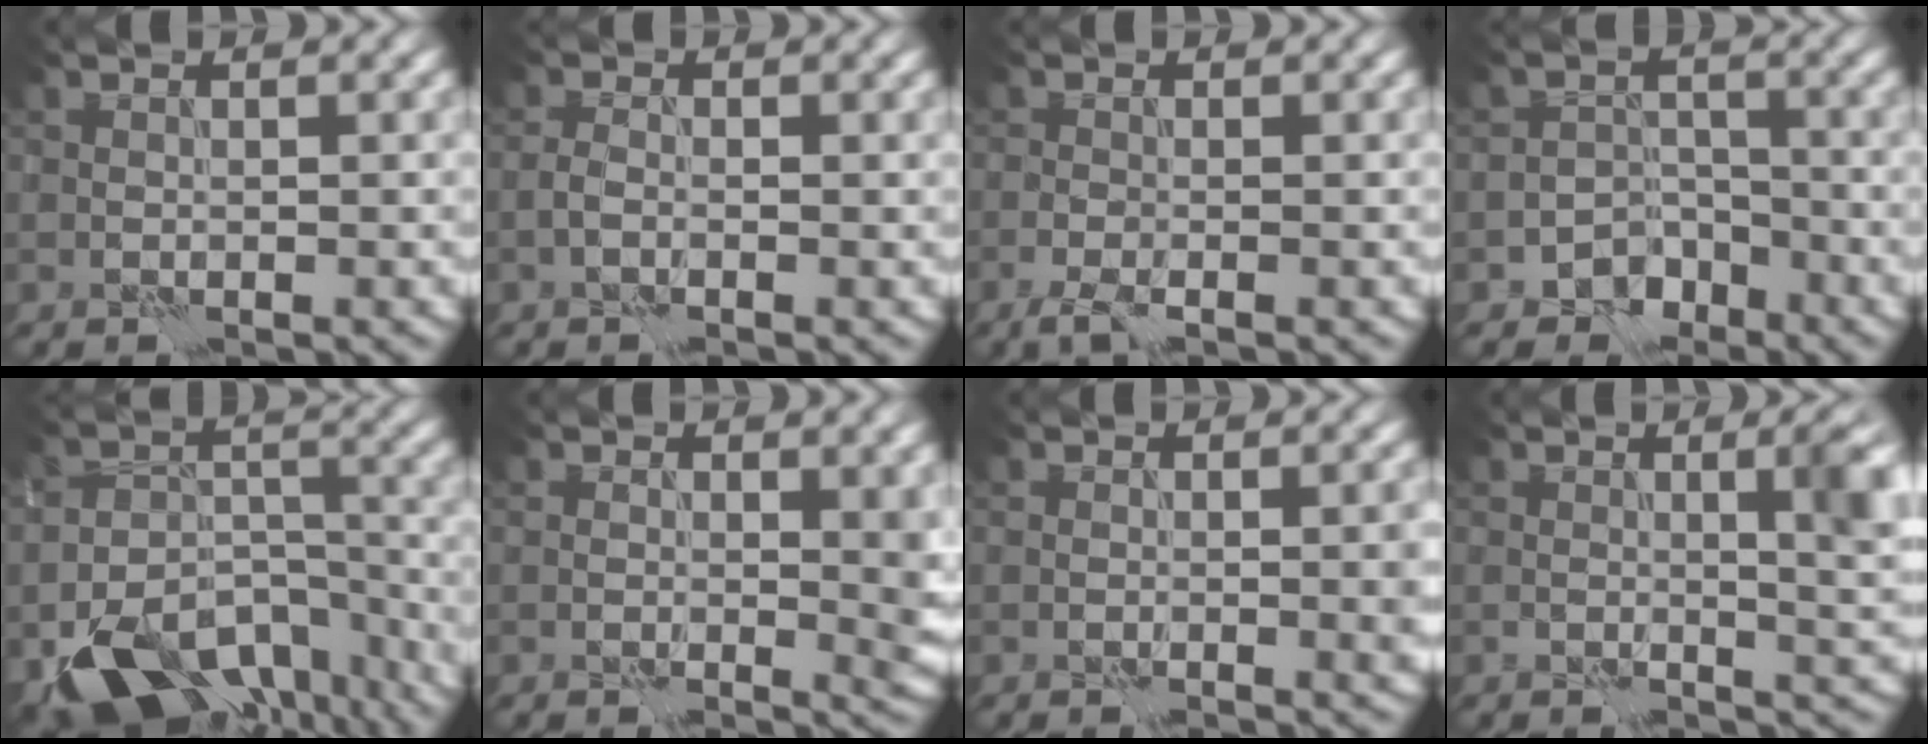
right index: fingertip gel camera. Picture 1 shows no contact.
{"total": 0.9, "force": [-0.5, 0.3, 0.6], "torque": [-0.014, 0.002, -0.013]}
{"total": 1.8, "force": [-1.3, 0.2, 1.3], "torque": [-0.030, -0.005, -0.029]}
{"total": 3.2, "force": [-2.5, 2.0, 0.5], "torque": [0.006, 0.005, -0.042]}
{"total": 14.0, "force": [-9.9, 7.8, 6.0], "torque": [-0.122, -0.033, -0.125]}
{"total": 3.0, "force": [0.0, 1.3, 2.7], "torque": [-0.030, -0.004, 0.001]}
{"total": 1.8, "force": [-0.4, 0.3, 1.7], "torque": [-0.022, -0.002, -0.006]}
{"total": 4.0, "force": [0.3, 0.5, 4.0], "torque": [-0.053, 0.002, 0.004]}